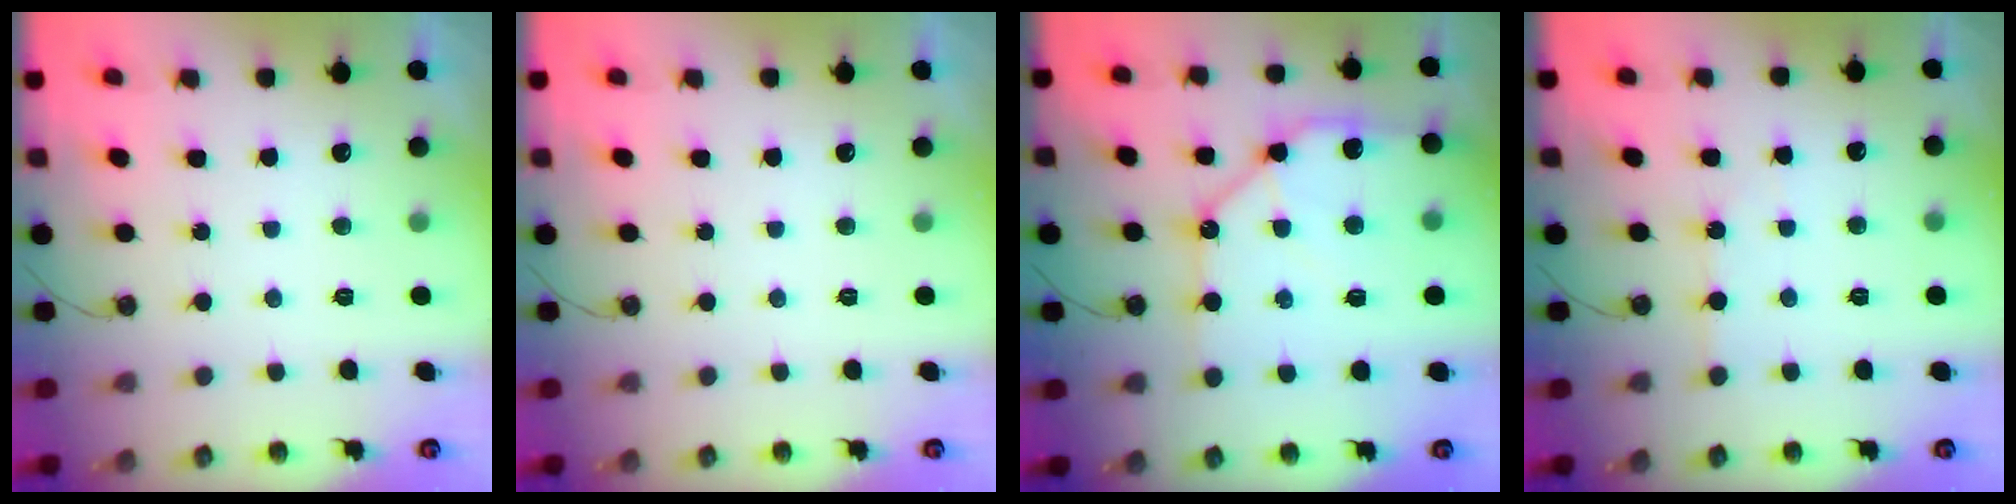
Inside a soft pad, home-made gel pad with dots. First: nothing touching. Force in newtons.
{"total": 0.0}
{"total": 12.9, "press": 12.8, "slide": 1.5}
{"total": 3.3, "press": 3.2, "slide": 0.5}